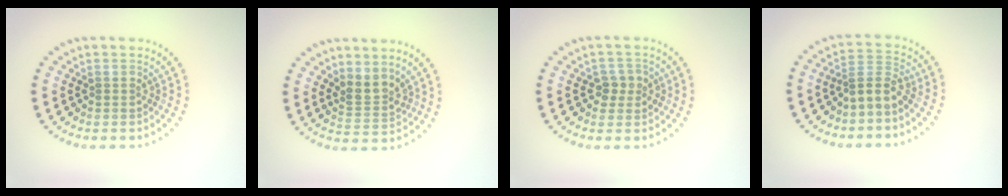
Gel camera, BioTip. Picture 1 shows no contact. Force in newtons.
{"total": 2.6, "press": 2.0, "slide": 1.6}
{"total": 2.0, "press": 2.0, "slide": 0.5}
{"total": 2.7, "press": 2.0, "slide": 1.9}